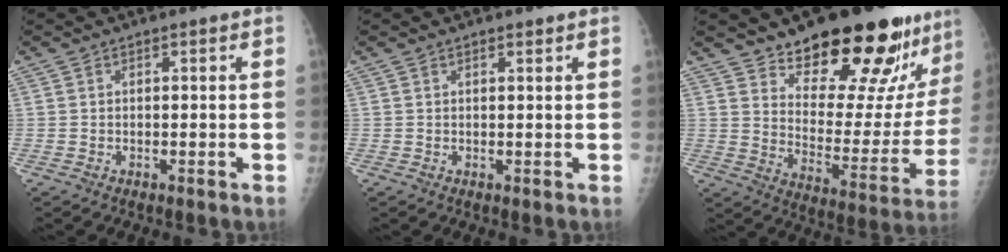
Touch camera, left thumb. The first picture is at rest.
{"total": 0.8, "force": [0.6, 0.2, 0.4], "torque": [-0.007, -0.004, 0.010]}
{"total": 25.0, "force": [18.7, 8.1, 14.4], "torque": [-0.169, -0.115, 0.265]}